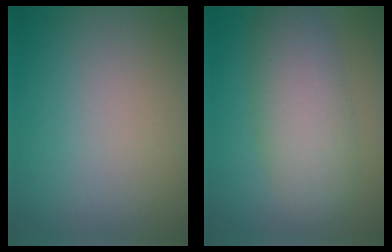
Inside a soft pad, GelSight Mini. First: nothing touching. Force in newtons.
{"total": 5.7, "press": 5.7, "slide": 0.2}